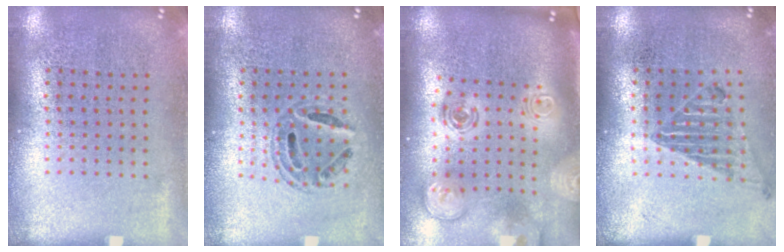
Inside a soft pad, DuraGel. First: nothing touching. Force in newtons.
{"total": 0.7, "press": 0.7, "slide": 0.2}
{"total": 2.9, "press": 2.0, "slide": 2.1}
{"total": 1.0, "press": 1.0, "slide": 0.2}